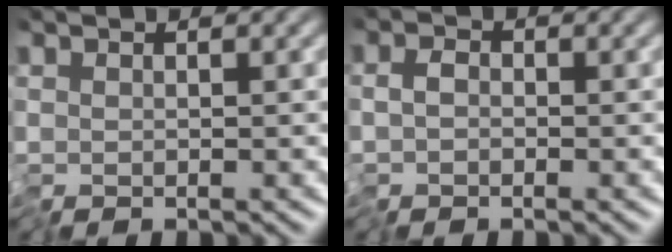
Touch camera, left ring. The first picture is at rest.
{"total": 1.2, "force": [-0.8, 0.5, 0.6], "torque": [-0.001, -0.001, -0.022]}